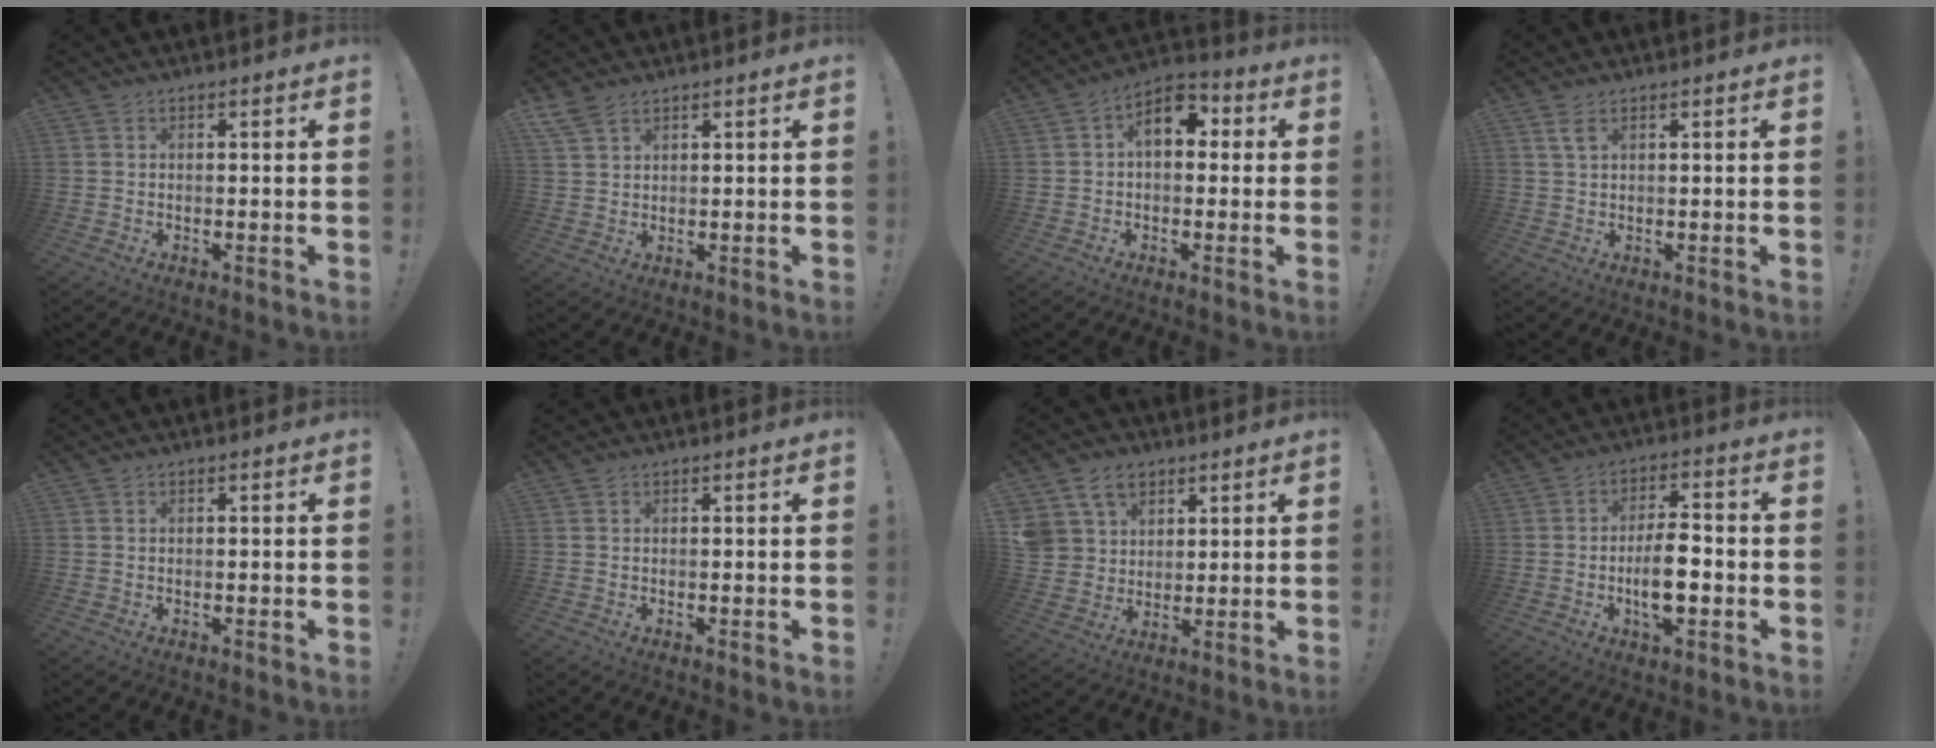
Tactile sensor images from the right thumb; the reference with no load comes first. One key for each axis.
{"total": 4.6, "fx": 3.6, "fy": 1.9, "fz": 2.3, "tx": -0.049, "ty": -0.012, "tz": 0.070}
{"total": 9.4, "fx": 2.0, "fy": 6.0, "fz": 7.0, "tx": -0.104, "ty": 0.011, "tz": 0.039}
{"total": 2.9, "fx": 1.5, "fy": 1.1, "fz": 2.3, "tx": -0.041, "ty": -0.002, "tz": 0.026}
{"total": 0.0}
{"total": 0.0}
{"total": 11.0, "fx": 5.9, "fy": 8.5, "fz": 3.6, "tx": -0.053, "ty": -0.030, "tz": 0.120}
{"total": 9.4, "fx": -2.4, "fy": 5.1, "fz": 7.5, "tx": -0.132, "ty": 0.008, "tz": -0.042}